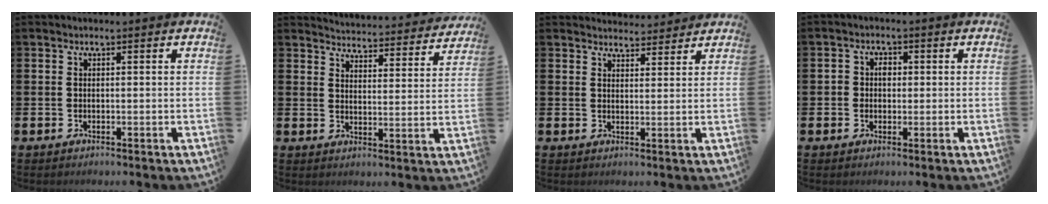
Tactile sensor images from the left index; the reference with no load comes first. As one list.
[{"total": 4.4, "force": [4.4, 0.3, 0.2], "torque": [-0.020, -0.041, 0.074]}, {"total": 3.4, "force": [3.3, 0.6, -0.1], "torque": [0.004, -0.021, 0.060]}, {"total": 2.1, "force": [0.0, 1.9, 0.9], "torque": [-0.006, 0.004, -0.007]}]